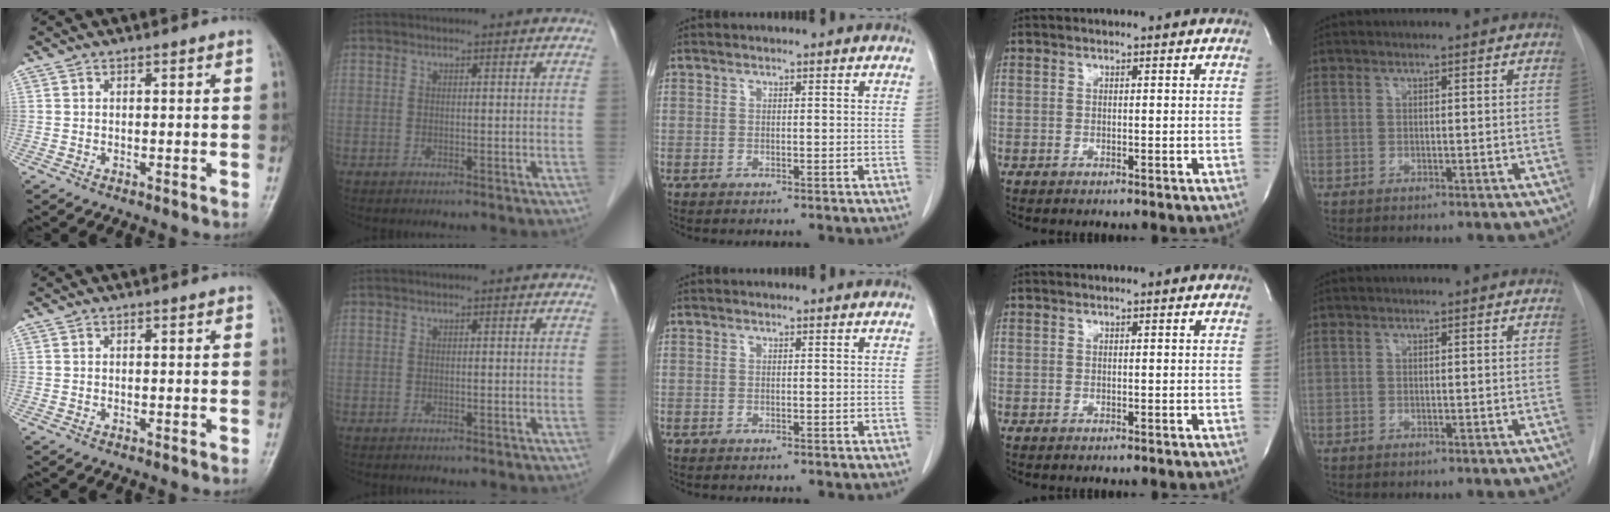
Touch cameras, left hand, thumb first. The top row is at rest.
{}